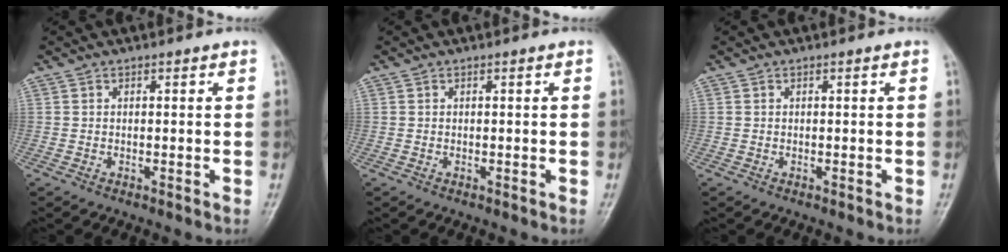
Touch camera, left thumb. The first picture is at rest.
{"total": 0.0}
{"total": 0.0}